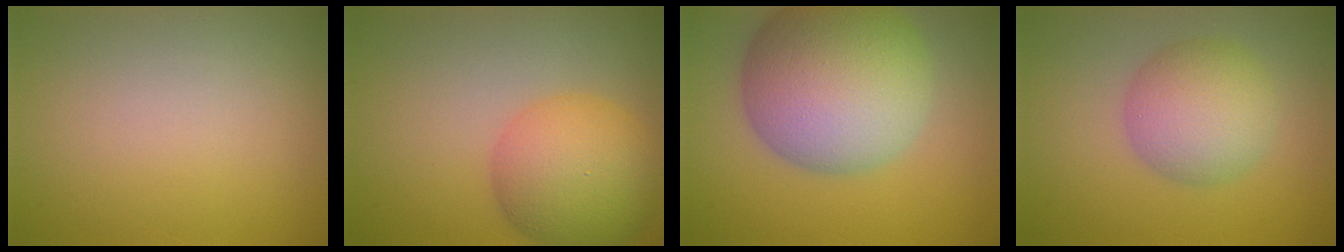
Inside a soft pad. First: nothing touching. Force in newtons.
{"total": 7.2, "press": 7.2, "slide": 0.2}
{"total": 12.6, "press": 12.6, "slide": 0.5}
{"total": 5.3, "press": 5.3, "slide": 0.2}